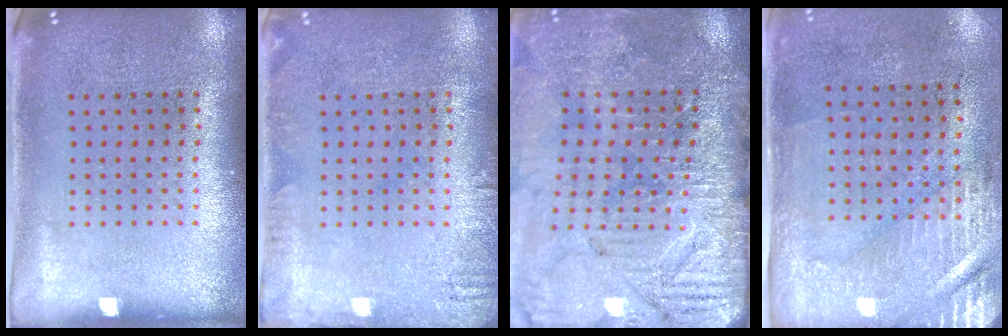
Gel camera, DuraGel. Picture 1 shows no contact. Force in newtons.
{"total": 1.5, "press": 1.5, "slide": 0.2}
{"total": 3.7, "press": 3.6, "slide": 0.7}
{"total": 3.0, "press": 2.5, "slide": 1.6}